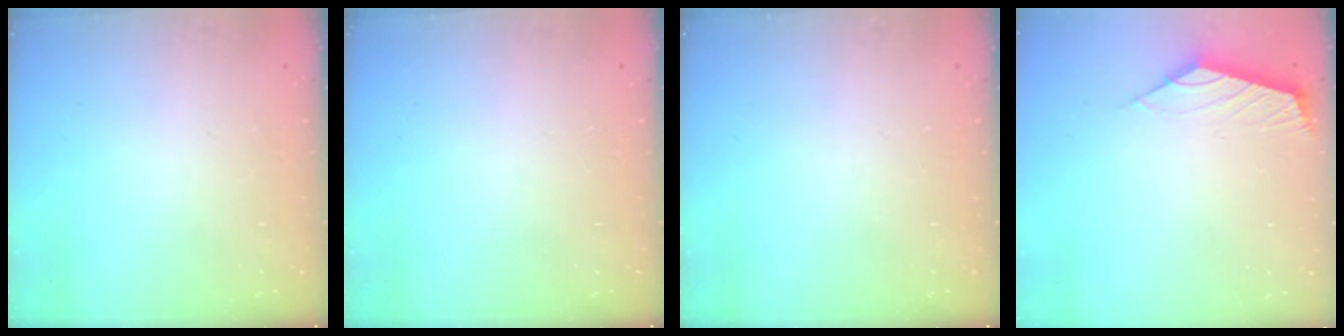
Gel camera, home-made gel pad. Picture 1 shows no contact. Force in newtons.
{"total": 0.0}
{"total": 0.0}
{"total": 2.5, "press": 2.5, "slide": 0.6}